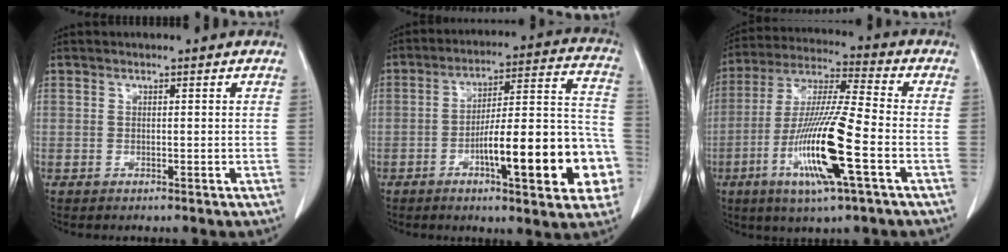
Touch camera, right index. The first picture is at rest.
{"total": 20.2, "force": [-6.8, 4.1, 18.6], "torque": [-0.209, 0.033, -0.087]}
{"total": 16.6, "force": [-5.6, 0.9, 15.6], "torque": [-0.315, -0.019, -0.106]}